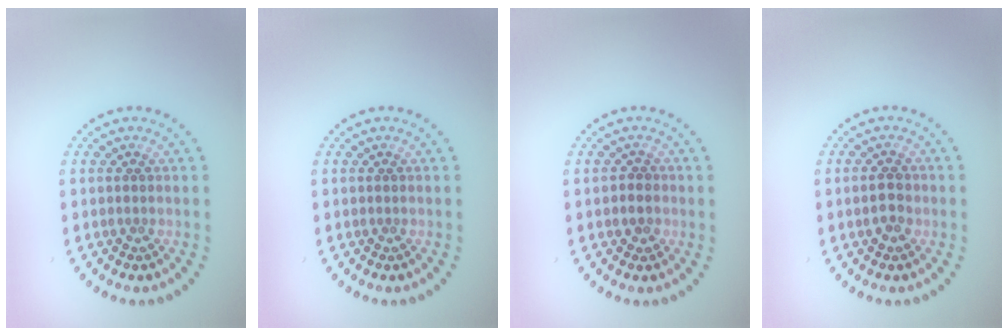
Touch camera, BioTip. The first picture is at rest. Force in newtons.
{"total": 0.0}
{"total": 1.4, "press": 1.2, "slide": 0.6}
{"total": 1.9, "press": 1.9, "slide": 0.2}